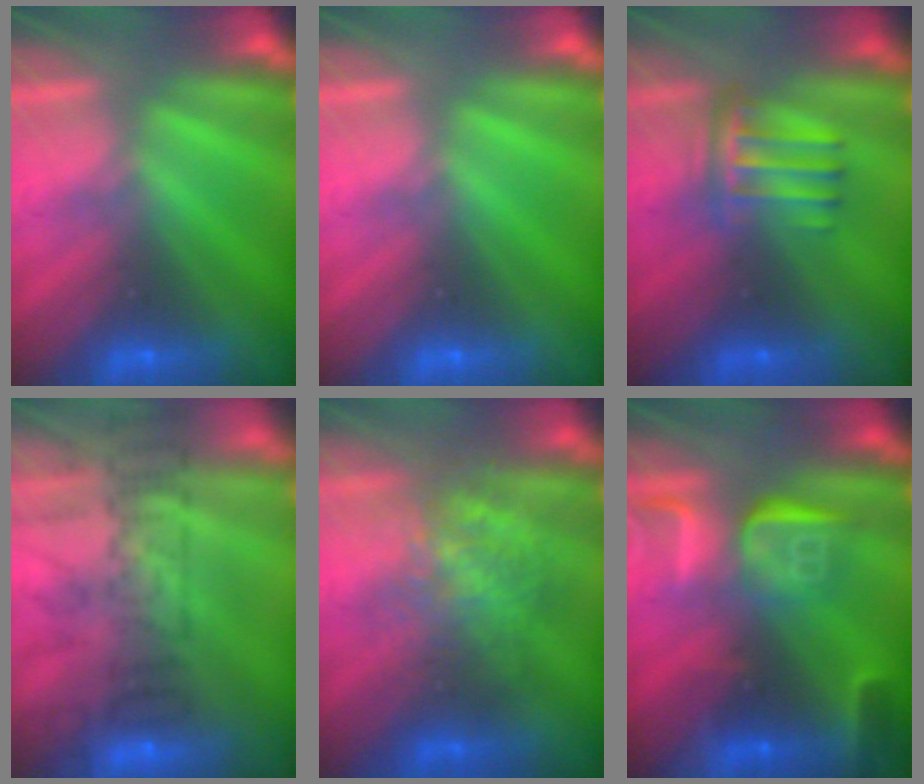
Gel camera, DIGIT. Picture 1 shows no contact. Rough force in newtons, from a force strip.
{"total": 0.0}
{"total": 4.4}
{"total": 8.7}
{"total": 2.1}
{"total": 8.9}